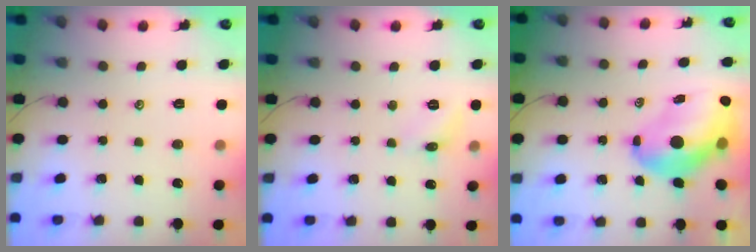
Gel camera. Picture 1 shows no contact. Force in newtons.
{"total": 5.9, "press": 5.6, "slide": 1.8}
{"total": 12.1, "press": 11.7, "slide": 3.2}